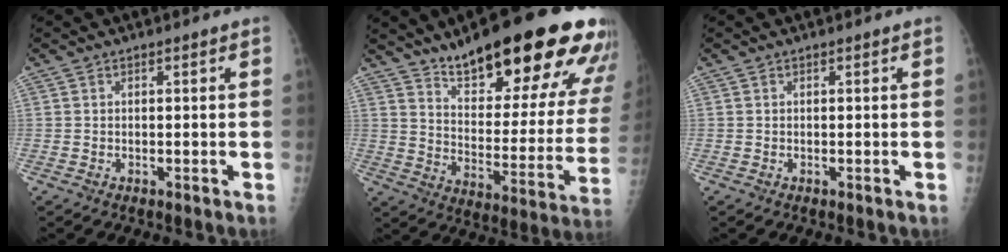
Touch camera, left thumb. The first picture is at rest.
{"total": 27.9, "force": [18.8, 7.9, 19.1], "torque": [-0.233, -0.085, 0.273]}
{"total": 0.0}